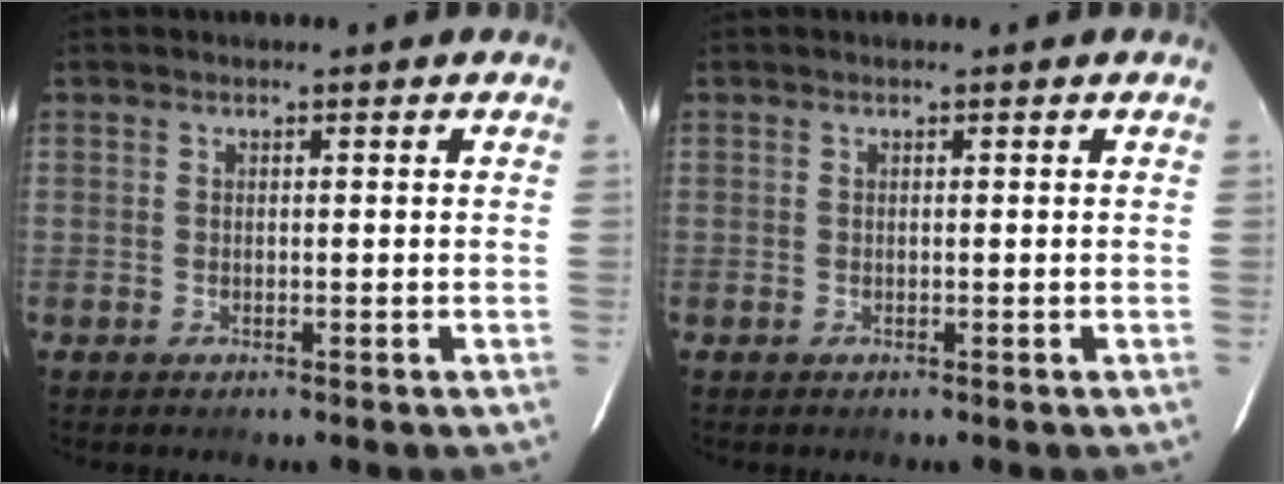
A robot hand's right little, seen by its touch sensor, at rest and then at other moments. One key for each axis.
{"total": 0.0}